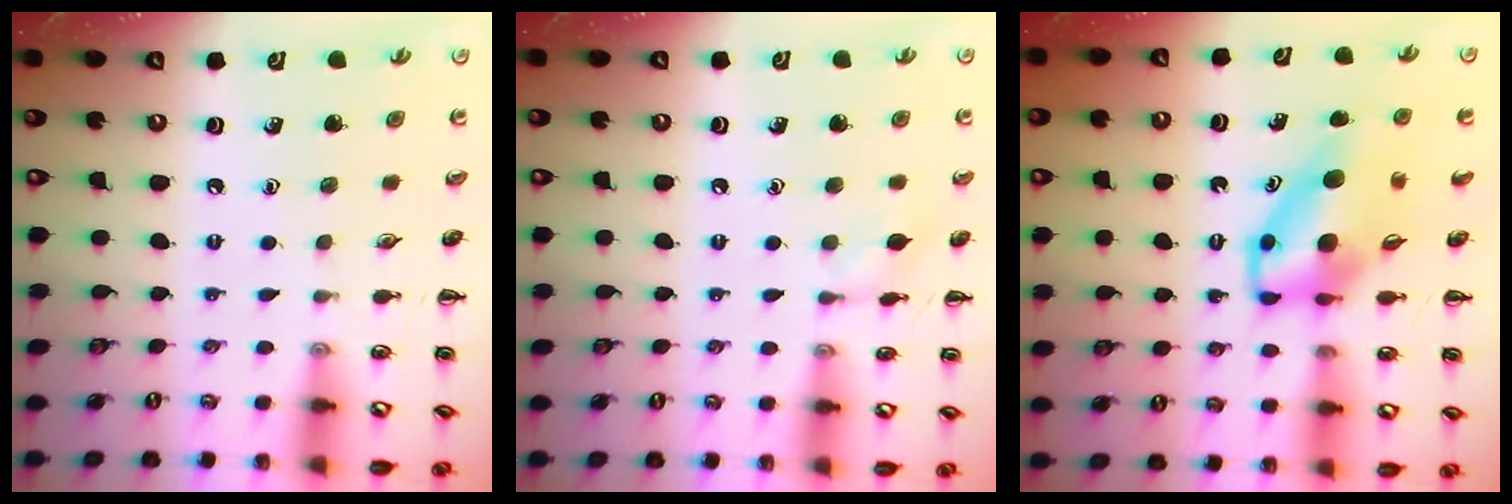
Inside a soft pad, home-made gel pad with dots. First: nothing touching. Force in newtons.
{"total": 5.5, "press": 5.3, "slide": 1.4}
{"total": 6.9, "press": 6.7, "slide": 1.7}